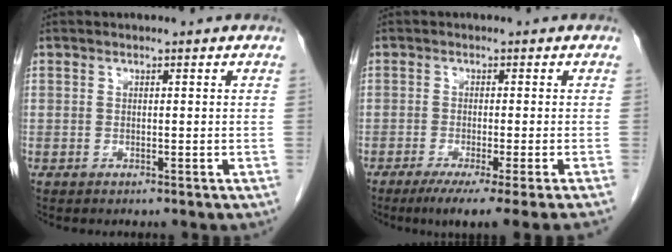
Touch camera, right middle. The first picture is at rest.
{"total": 8.9, "force": [-6.9, -1.5, 5.4], "torque": [-0.056, -0.026, -0.103]}